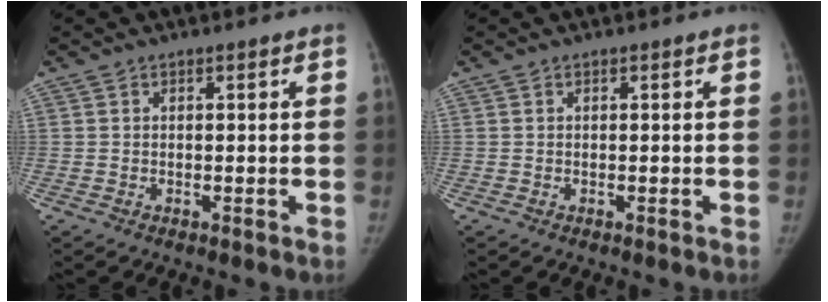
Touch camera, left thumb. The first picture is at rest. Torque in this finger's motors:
{"motor_torque": [0.09, -0.02, 0.00, -0.41, 0.03]}